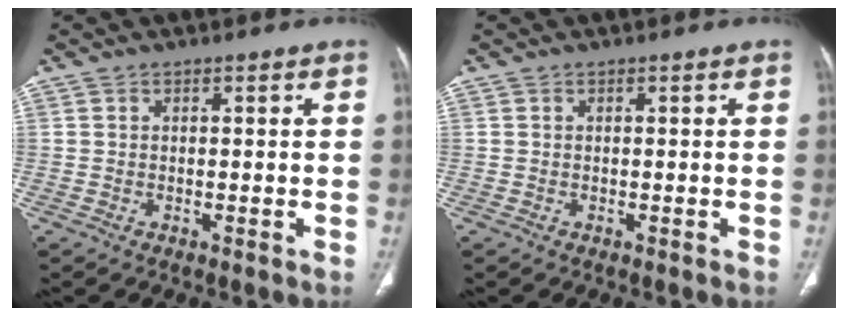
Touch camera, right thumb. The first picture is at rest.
{"total": 0.0}